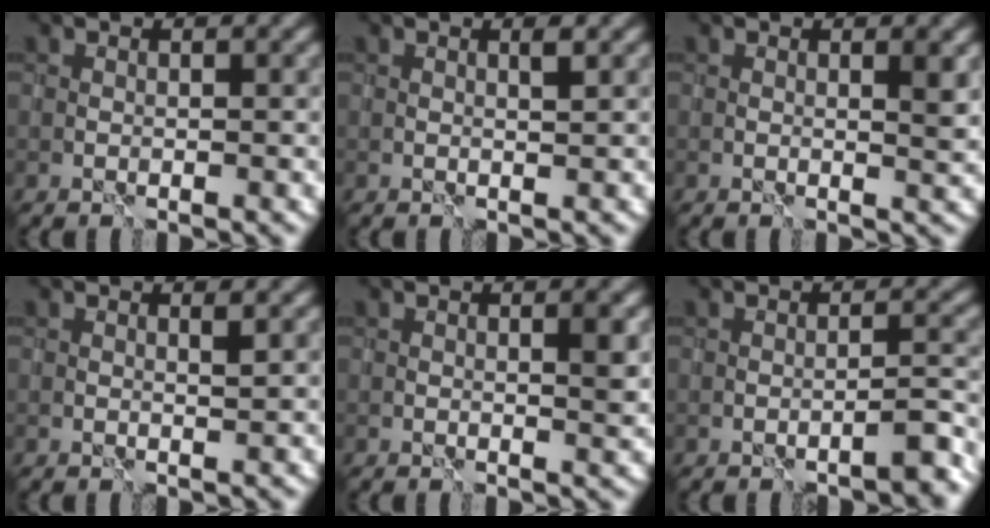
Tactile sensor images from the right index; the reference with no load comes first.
{"total": 0.7, "force": [0.4, 0.0, 0.6], "torque": [-0.009, -0.001, 0.005]}
{"total": 1.6, "force": [0.5, 0.3, 1.5], "torque": [-0.018, -0.003, 0.007]}
{"total": 0.6, "force": [0.3, 0.0, 0.5], "torque": [-0.008, -0.001, 0.005]}
{"total": 1.6, "force": [0.3, 0.2, 1.5], "torque": [-0.020, -0.001, 0.004]}
{"total": 2.8, "force": [-1.8, 0.4, 2.1], "torque": [-0.030, 0.006, -0.030]}